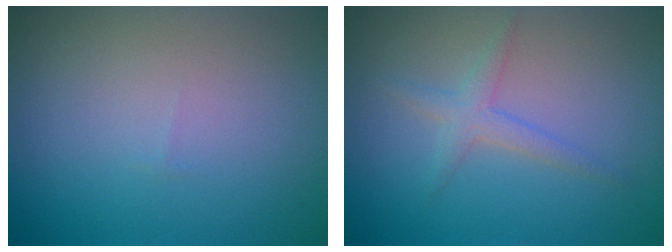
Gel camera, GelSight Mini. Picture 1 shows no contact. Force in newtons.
{"total": 1.8, "press": 1.8, "slide": 0.0}